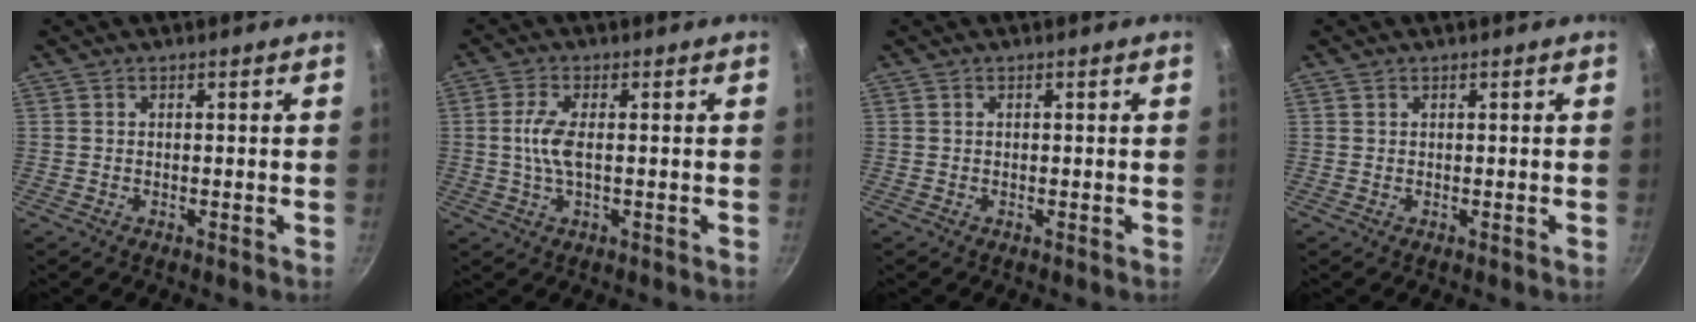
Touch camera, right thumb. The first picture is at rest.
{"total": 5.1, "force": [0.0, 1.8, 4.8], "torque": [-0.113, 0.003, -0.003]}
{"total": 0.0}
{"total": 0.0}